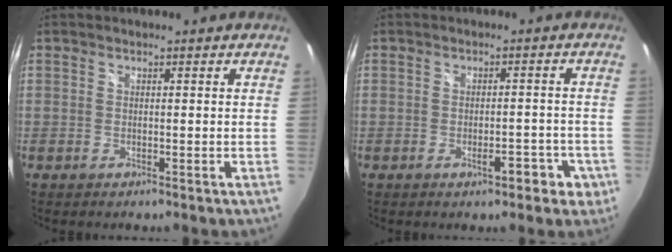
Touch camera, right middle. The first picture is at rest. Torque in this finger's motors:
{"motor_torque": [0.13, -0.18, 0.18, 0.00]}